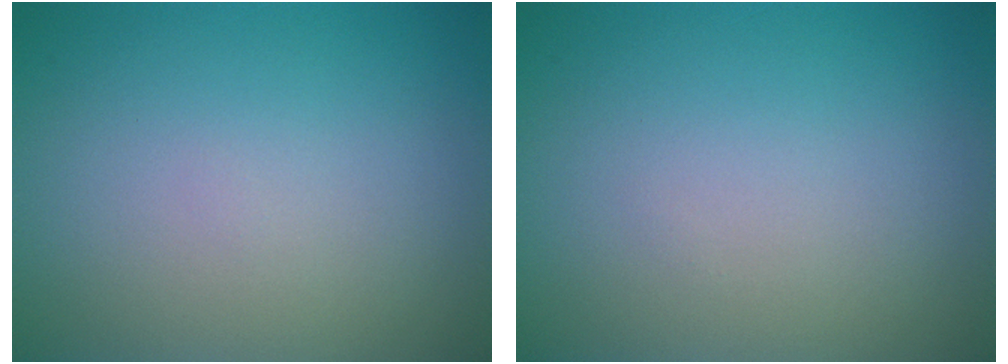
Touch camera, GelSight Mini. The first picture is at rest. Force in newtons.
{"total": 0.0}